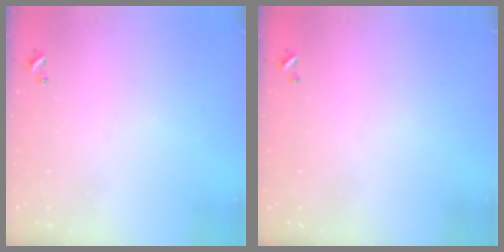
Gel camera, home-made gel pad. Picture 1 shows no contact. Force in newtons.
{"total": 2.8, "press": 2.8, "slide": 0.1}